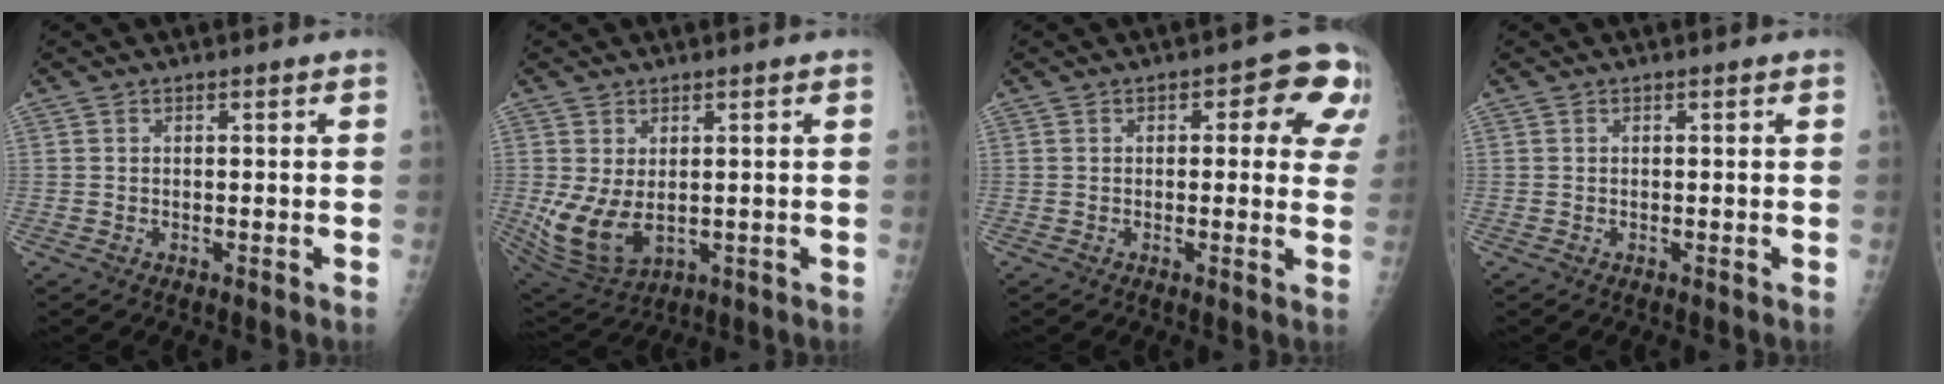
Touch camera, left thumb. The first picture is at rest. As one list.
[{"total": 9.8, "force": [-0.4, 5.9, 7.7], "torque": [-0.151, -0.011, 0.016]}, {"total": 10.4, "force": [3.3, 4.9, 8.6], "torque": [-0.046, 0.003, 0.028]}, {"total": 0.0}]